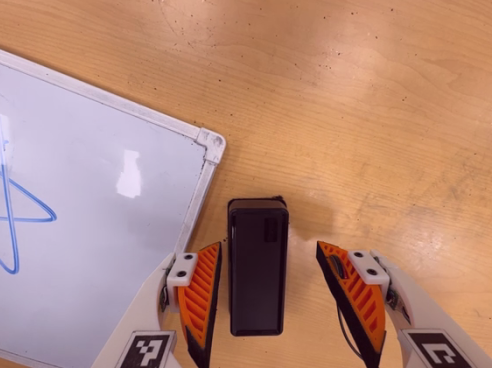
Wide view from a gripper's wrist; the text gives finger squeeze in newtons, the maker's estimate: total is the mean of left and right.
{"total": 0.0}